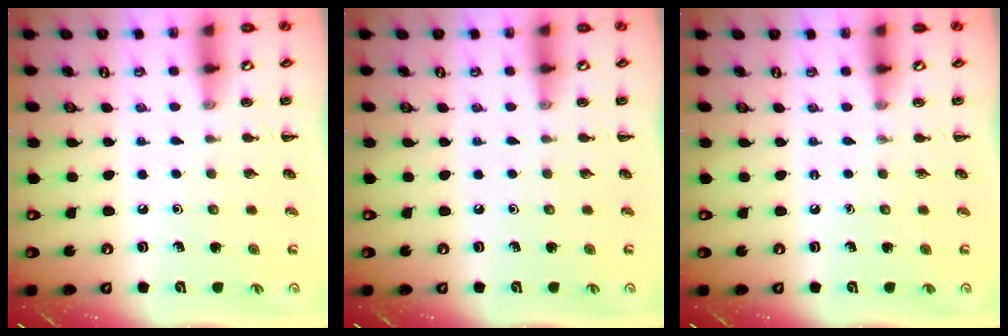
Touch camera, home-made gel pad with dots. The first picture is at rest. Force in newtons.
{"total": 0.0}
{"total": 0.0}